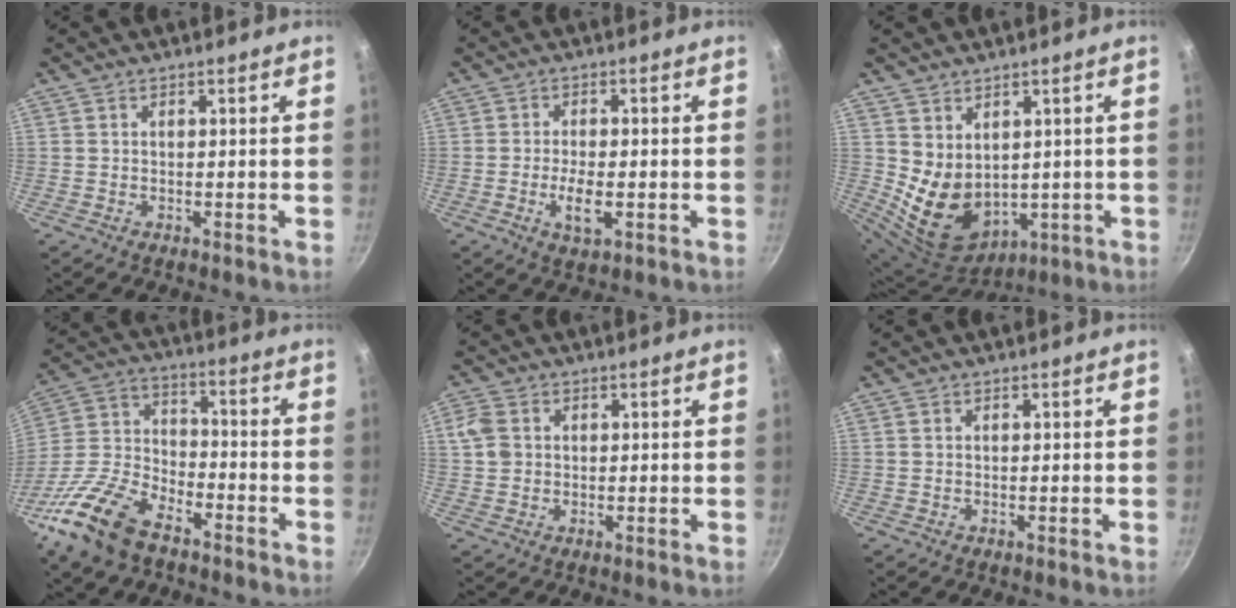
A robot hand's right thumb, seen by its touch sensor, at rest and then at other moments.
{"total": 5.1, "force": [-1.4, 2.2, 4.4], "torque": [-0.082, 0.004, -0.023]}
{"total": 11.1, "force": [1.9, 8.7, 6.6], "torque": [-0.092, -0.027, 0.065]}
{"total": 18.2, "force": [-11.3, 9.4, 10.6], "torque": [-0.208, 0.058, -0.231]}
{"total": 4.7, "force": [0.9, 3.9, 2.6], "torque": [-0.043, 0.003, 0.013]}
{"total": 0.0}